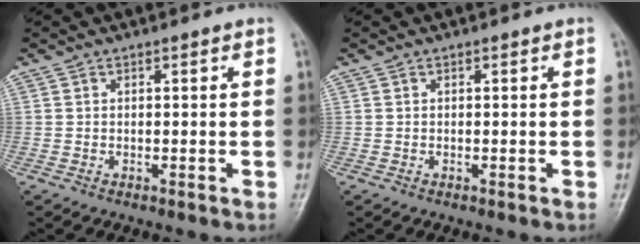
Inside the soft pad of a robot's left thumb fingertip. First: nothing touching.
{"total": 0.0}